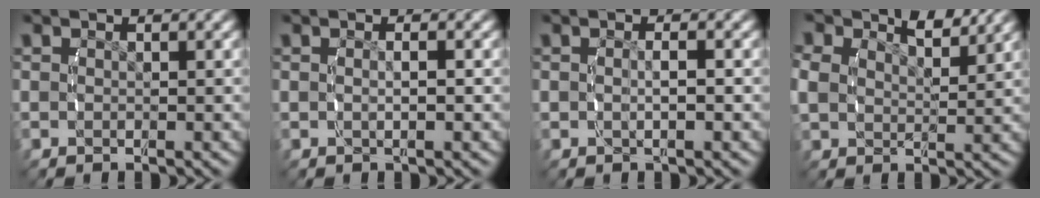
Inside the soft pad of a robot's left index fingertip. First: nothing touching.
{"total": 1.6, "force": [-0.1, 0.4, 1.6], "torque": [-0.034, -0.002, 0.002]}
{"total": 2.3, "force": [0.0, 1.2, 1.9], "torque": [-0.047, -0.004, 0.003]}
{"total": 3.1, "force": [2.4, 1.4, 1.6], "torque": [-0.036, -0.003, 0.045]}